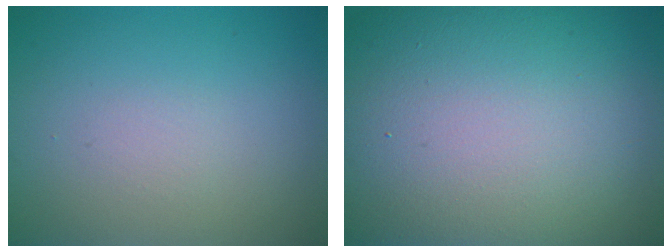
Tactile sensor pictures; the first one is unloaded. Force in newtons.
{"total": 22.6, "press": 22.6, "slide": 1.6}